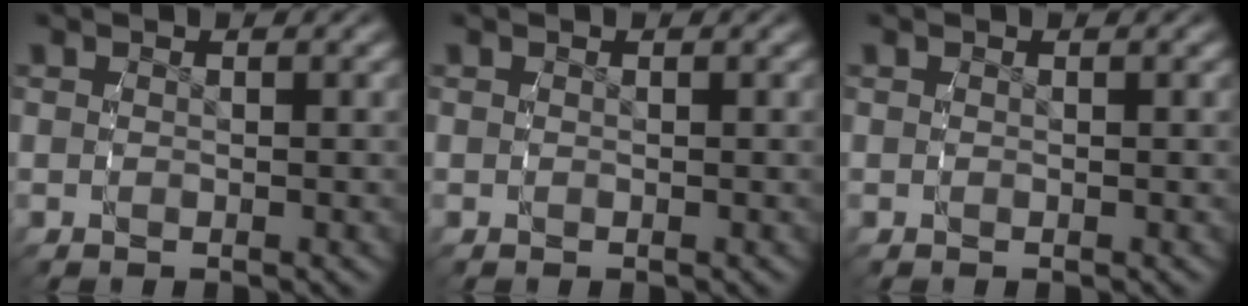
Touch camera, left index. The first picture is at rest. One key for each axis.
{"total": 0.0}
{"total": 0.0}